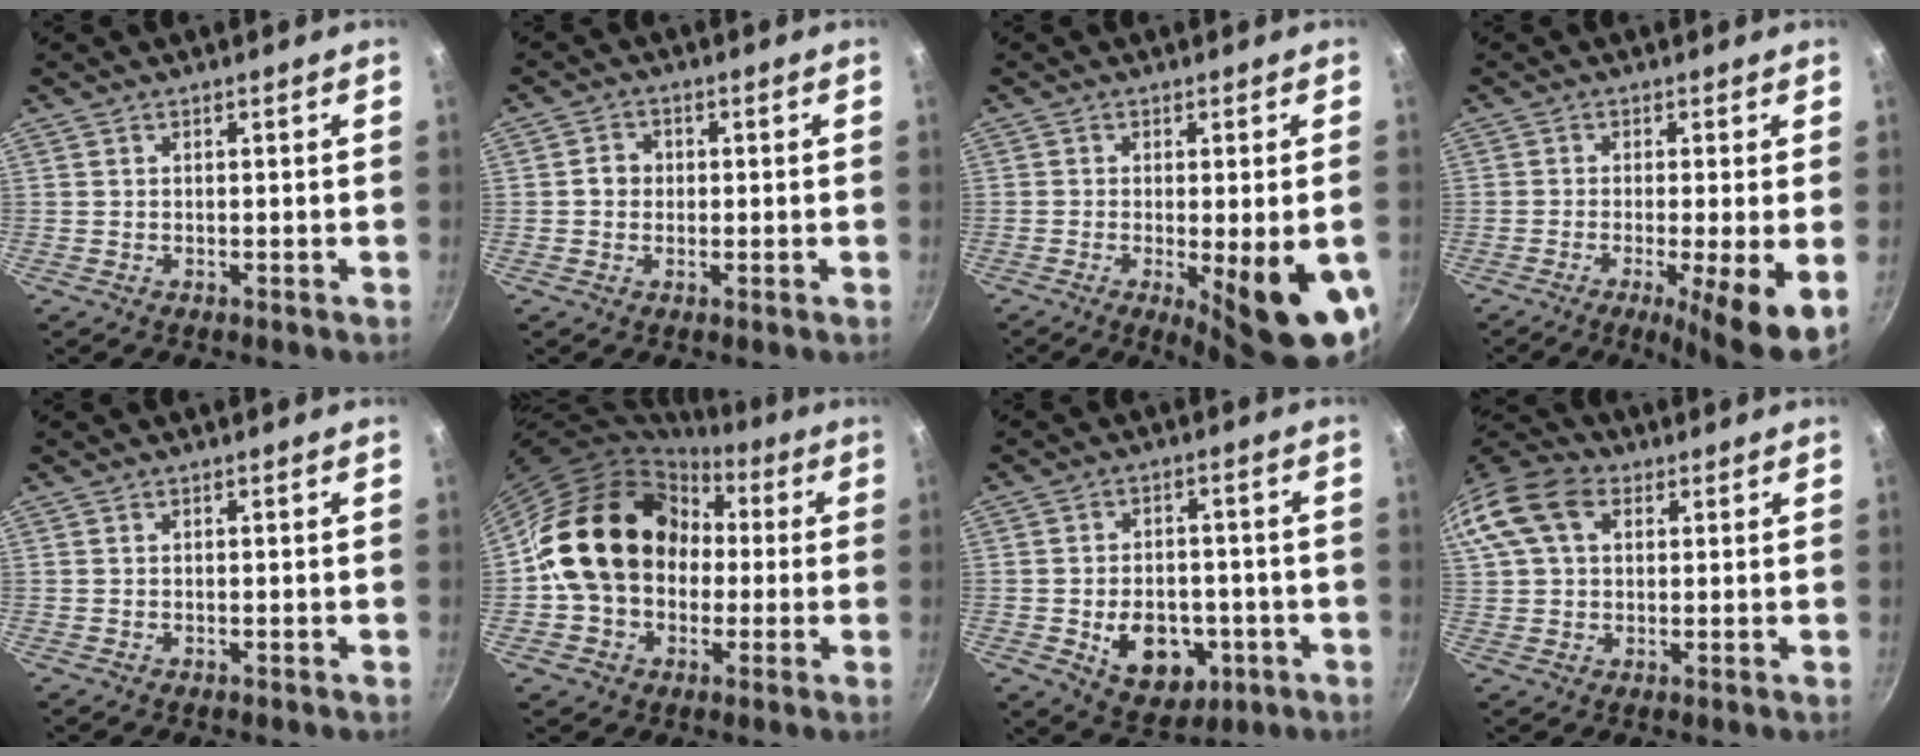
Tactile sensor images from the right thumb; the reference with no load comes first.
{"total": 3.1, "force": [-0.1, 2.8, 1.3], "torque": [-0.005, 0.008, -0.006]}
{"total": 13.4, "force": [-3.7, 3.0, 12.5], "torque": [-0.152, -0.011, -0.041]}
{"total": 9.9, "force": [-2.6, 1.3, 9.5], "torque": [-0.146, -0.006, -0.037]}
{"total": 0.0}
{"total": 19.6, "force": [1.1, 16.0, 11.3], "torque": [-0.166, 0.053, 0.017]}
{"total": 12.1, "force": [-3.1, 8.7, 7.9], "torque": [-0.079, 0.008, -0.031]}
{"total": 14.6, "force": [4.8, 10.3, 9.2], "torque": [-0.188, 0.027, 0.074]}